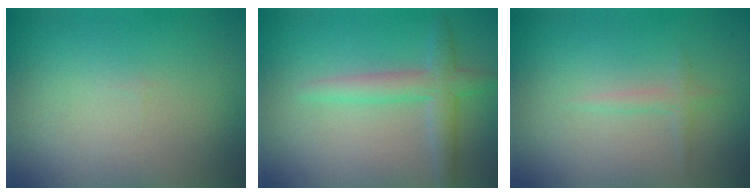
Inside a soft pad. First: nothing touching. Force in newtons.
{"total": 3.1, "press": 3.1, "slide": 0.1}
{"total": 1.0, "press": 1.0, "slide": 0.1}